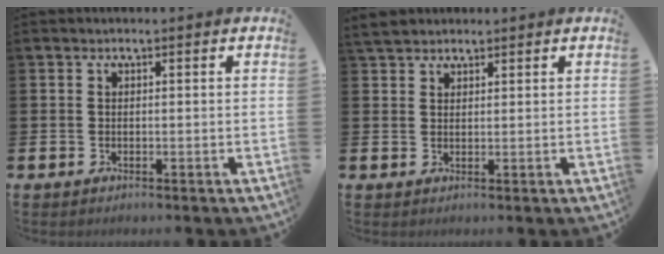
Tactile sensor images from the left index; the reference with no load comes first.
{"total": 3.1, "force": [2.8, 1.0, 0.7], "torque": [-0.008, -0.005, 0.051]}